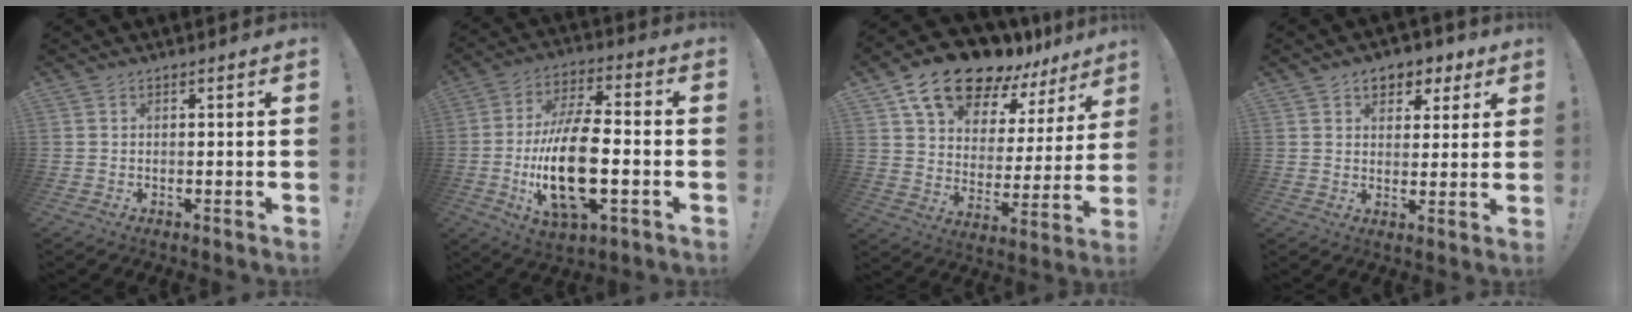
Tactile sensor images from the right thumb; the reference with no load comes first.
{"total": 19.2, "force": [-3.8, 7.9, 17.1], "torque": [-0.336, -0.004, -0.065]}
{"total": 18.1, "force": [14.2, 8.0, 7.8], "torque": [-0.150, -0.098, 0.257]}
{"total": 6.5, "force": [3.5, 4.9, 2.5], "torque": [-0.027, -0.015, 0.064]}